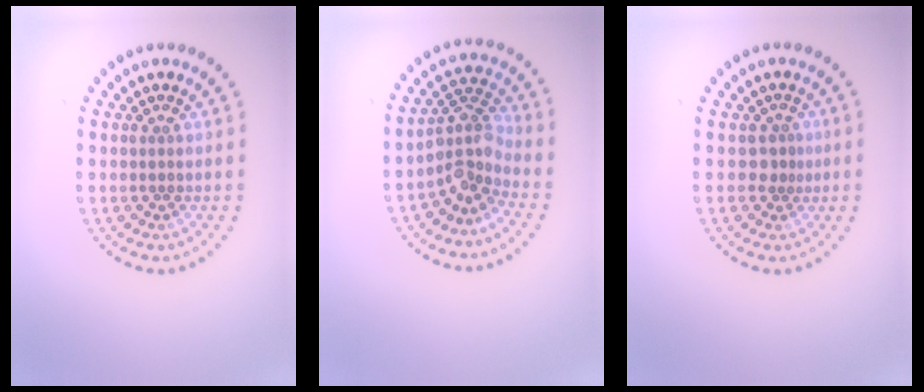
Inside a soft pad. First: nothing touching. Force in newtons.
{"total": 3.6, "press": 2.6, "slide": 2.4}
{"total": 1.4, "press": 0.9, "slide": 1.1}